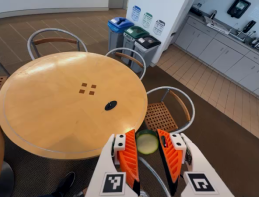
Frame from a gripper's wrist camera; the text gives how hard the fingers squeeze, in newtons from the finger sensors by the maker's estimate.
{"total": 7.4, "left": 7.2, "right": 7.5}